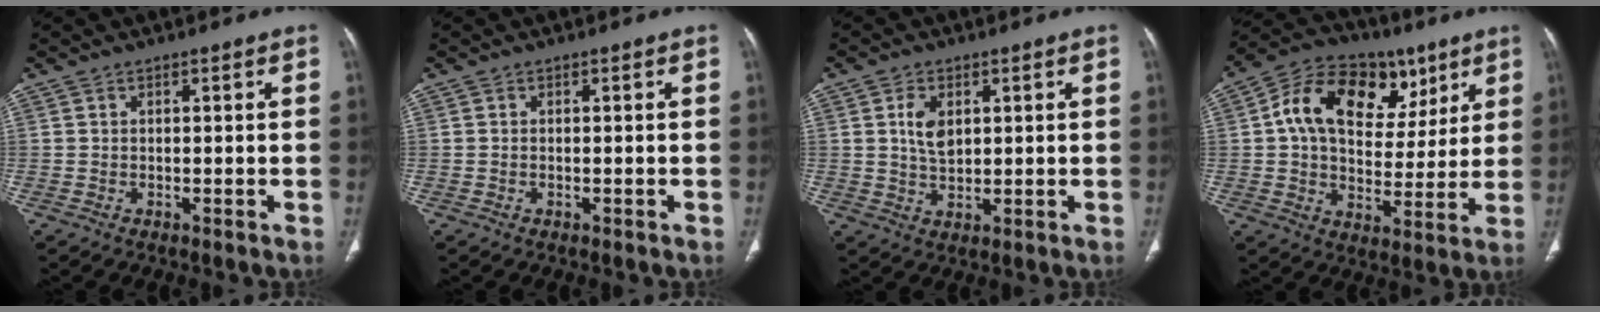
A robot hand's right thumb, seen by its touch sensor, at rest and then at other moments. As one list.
[{"total": 0.0}, {"total": 5.0, "force": [1.4, 3.1, 3.6], "torque": [-0.058, -0.007, 0.029]}, {"total": 20.9, "force": [7.8, 14.0, 13.5], "torque": [-0.178, 0.014, 0.121]}]